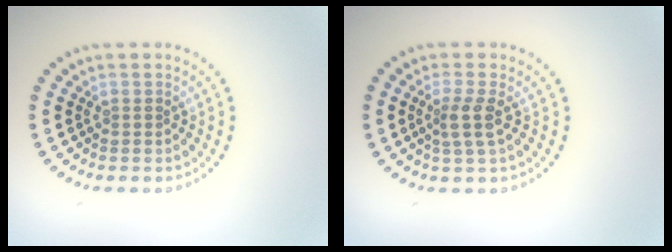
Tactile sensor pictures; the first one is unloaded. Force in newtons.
{"total": 2.2, "press": 1.8, "slide": 1.3}